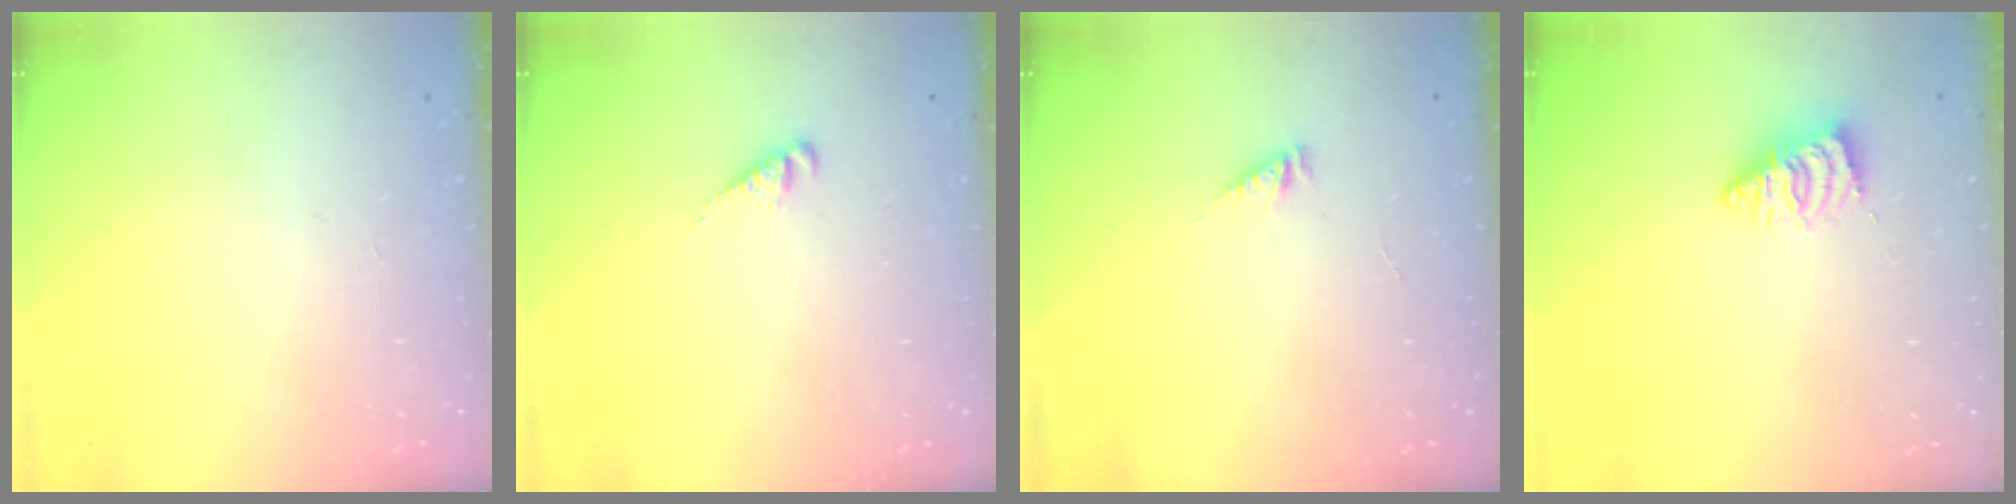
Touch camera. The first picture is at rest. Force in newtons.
{"total": 2.4, "press": 2.4, "slide": 0.3}
{"total": 2.8, "press": 2.7, "slide": 0.4}
{"total": 2.0, "press": 2.0, "slide": 0.2}